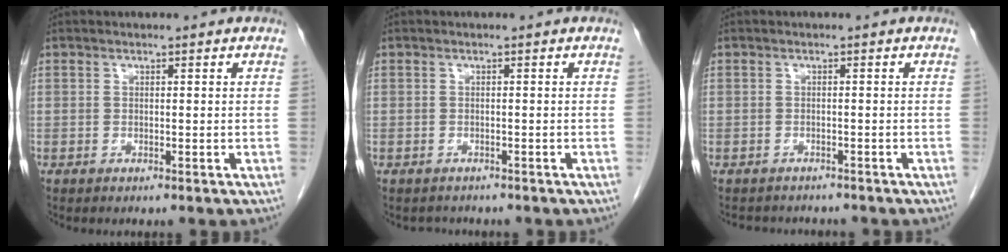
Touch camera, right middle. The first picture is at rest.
{"total": 1.6, "force": [-1.4, 0.7, -0.1], "torque": [-0.002, -0.002, -0.021]}
{"total": 3.8, "force": [-3.4, 1.6, 0.3], "torque": [-0.003, -0.001, -0.046]}